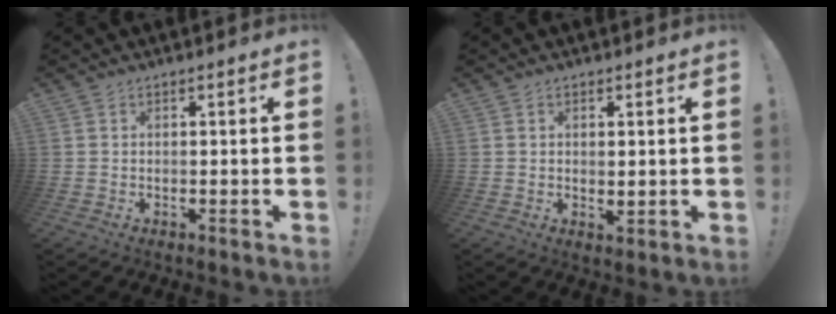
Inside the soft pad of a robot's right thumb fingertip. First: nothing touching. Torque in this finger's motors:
{"motor_torque": [-0.36, 0.07, -0.07, 0.16, 0.03]}